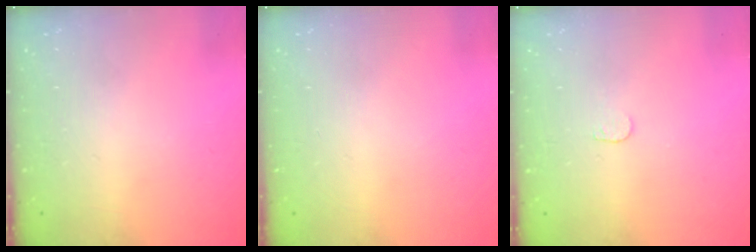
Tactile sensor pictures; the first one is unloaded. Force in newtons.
{"total": 0.0}
{"total": 3.2, "press": 3.2, "slide": 0.3}